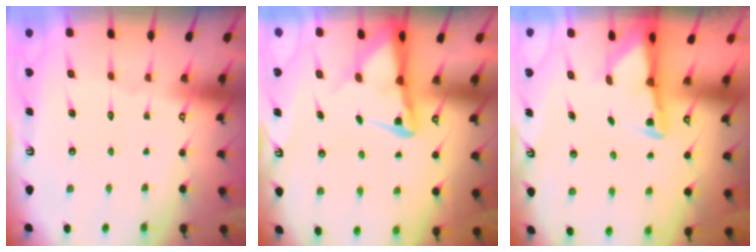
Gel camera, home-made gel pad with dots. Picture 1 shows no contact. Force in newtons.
{"total": 6.6, "press": 6.6, "slide": 0.7}
{"total": 2.8, "press": 2.7, "slide": 0.7}